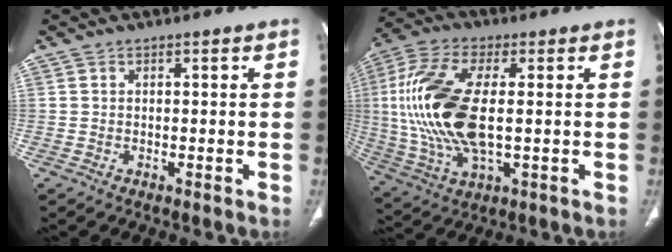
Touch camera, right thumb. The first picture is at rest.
{"total": 19.4, "force": [1.0, 8.7, 17.3], "torque": [-0.383, -0.003, 0.022]}